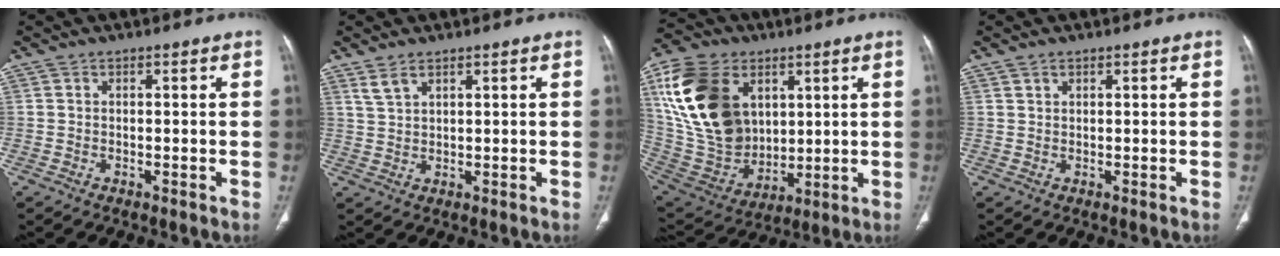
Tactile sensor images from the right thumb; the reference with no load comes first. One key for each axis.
{"total": 2.9, "fx": 2.1, "fy": 1.2, "fz": 1.6, "tx": -0.036, "ty": -0.003, "tz": 0.054}
{"total": 24.0, "fx": 7.2, "fy": 16.9, "fz": 15.4, "tx": -0.292, "ty": -0.018, "tz": 0.147}
{"total": 0.9, "fx": 0.6, "fy": 0.6, "fz": 0.2, "tx": 0.001, "ty": -0.004, "tz": 0.010}